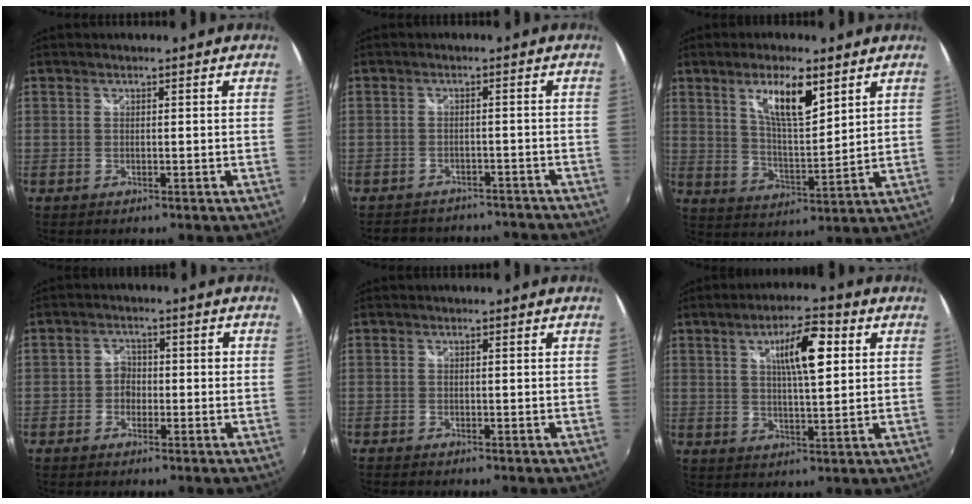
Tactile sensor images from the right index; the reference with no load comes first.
{"total": 14.0, "force": [-12.3, 5.2, 4.2], "torque": [-0.093, 0.013, -0.151]}
{"total": 10.0, "force": [5.4, 2.9, 7.9], "torque": [-0.133, 0.001, 0.102]}
{"total": 2.9, "force": [-1.2, 2.5, 0.8], "torque": [-0.013, 0.008, -0.025]}
{"total": 1.3, "force": [-1.3, 0.4, 0.2], "torque": [-0.009, -0.009, -0.024]}
{"total": 9.2, "force": [3.0, 2.6, 8.4], "torque": [-0.134, 0.011, 0.049]}